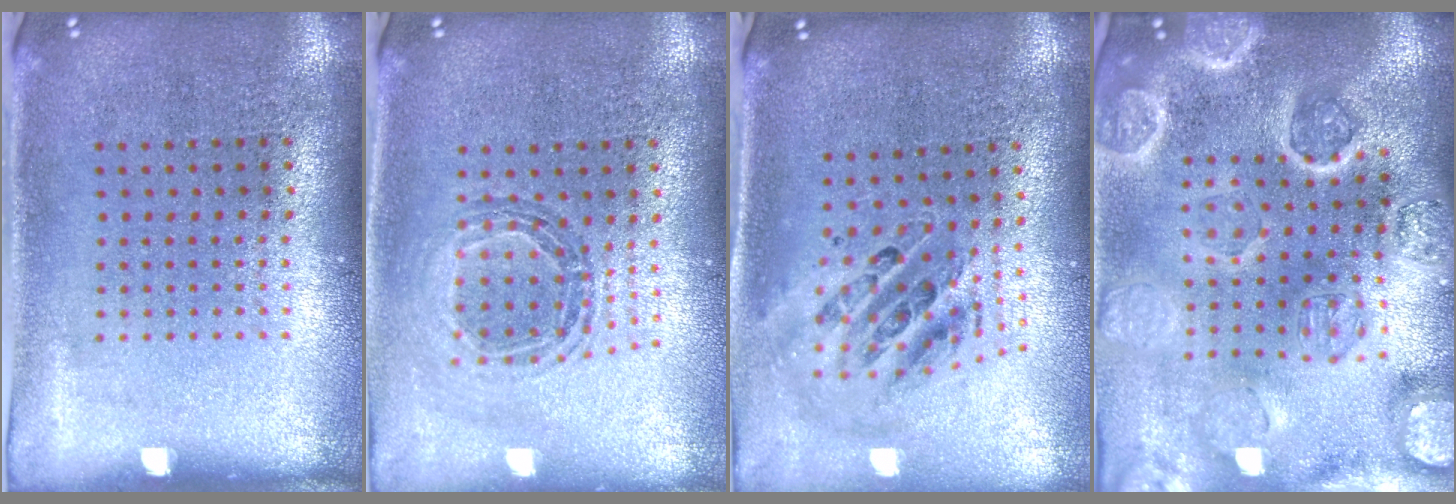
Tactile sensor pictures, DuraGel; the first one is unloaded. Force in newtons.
{"total": 0.8, "press": 0.8, "slide": 0.1}
{"total": 1.4, "press": 1.2, "slide": 0.6}
{"total": 4.8, "press": 4.2, "slide": 2.3}